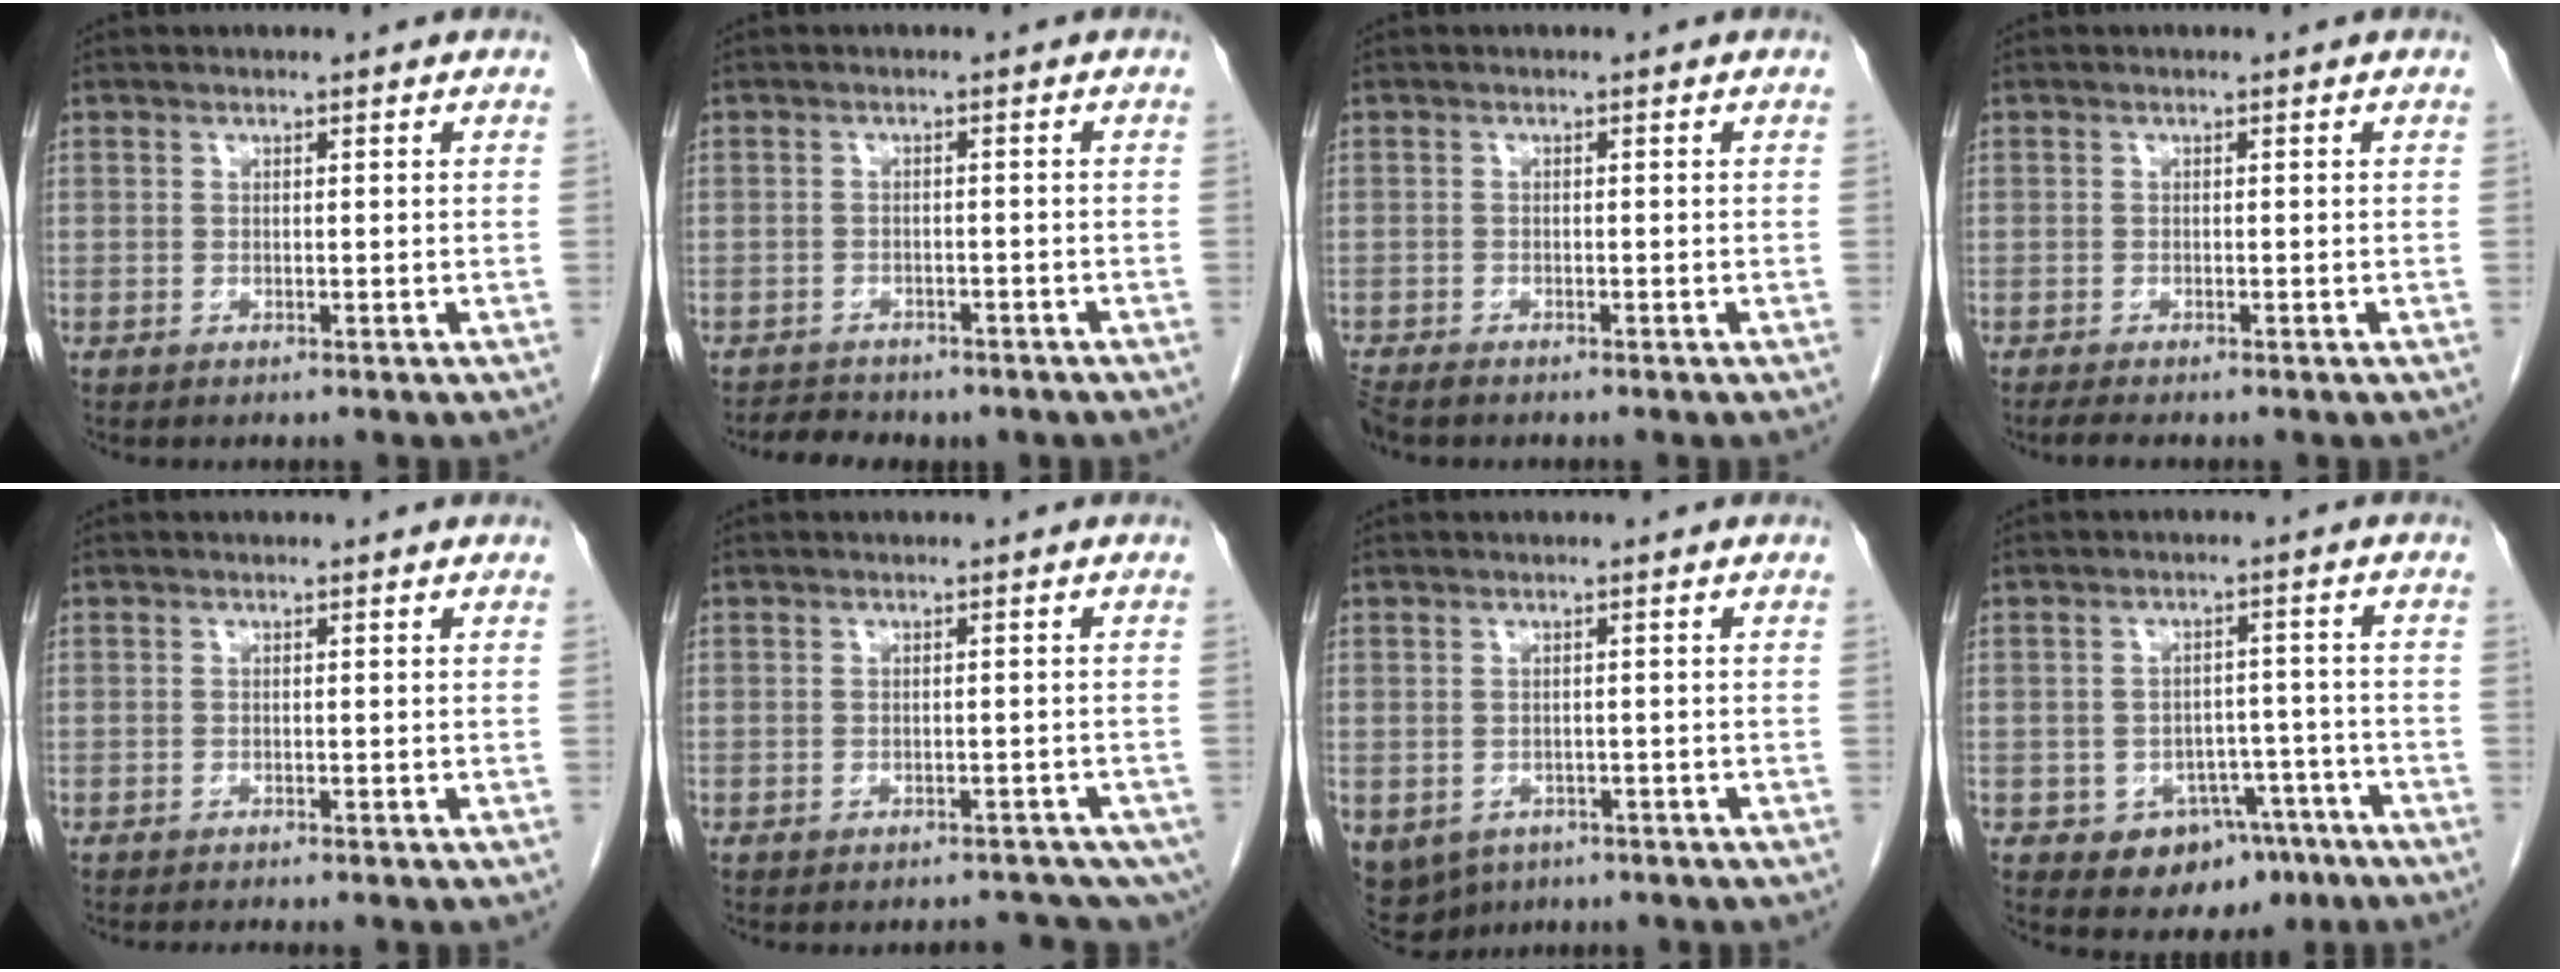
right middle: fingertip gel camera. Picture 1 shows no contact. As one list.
[{"total": 5.4, "force": [-4.5, 2.6, 1.5], "torque": [-0.030, 0.008, -0.051]}, {"total": 3.0, "force": [-2.6, 0.8, 1.3], "torque": [-0.025, -0.009, -0.045]}, {"total": 1.8, "force": [-1.5, 0.0, 1.0], "torque": [-0.022, -0.007, -0.024]}, {"total": 2.3, "force": [-2.1, 0.0, 0.9], "torque": [-0.014, -0.004, -0.028]}, {"total": 9.2, "force": [-6.9, 4.2, 4.4], "torque": [-0.063, 0.000, -0.073]}, {"total": 11.6, "force": [-5.9, 9.0, 4.4], "torque": [-0.126, -0.011, -0.069]}, {"total": 7.9, "force": [-4.6, 5.5, 3.3], "torque": [-0.030, 0.020, -0.055]}]